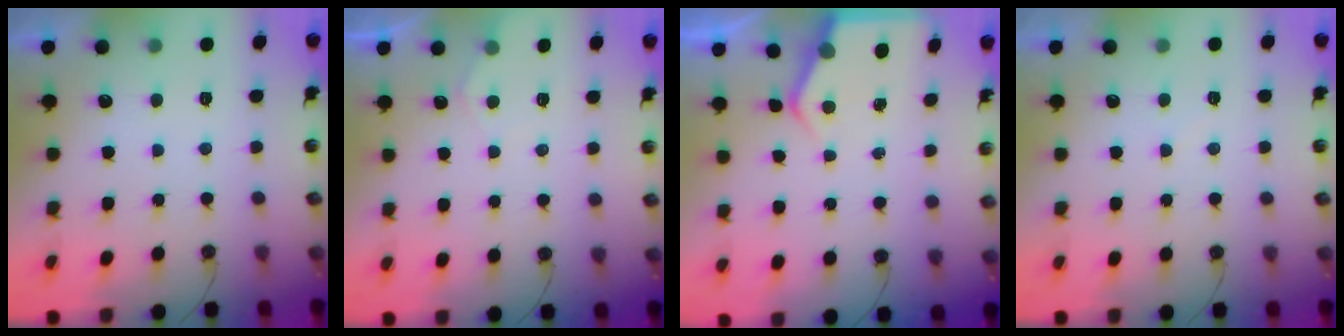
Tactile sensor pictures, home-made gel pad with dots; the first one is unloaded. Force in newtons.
{"total": 4.4, "press": 4.4, "slide": 0.4}
{"total": 4.7, "press": 4.7, "slide": 0.7}
{"total": 5.4, "press": 5.3, "slide": 0.7}